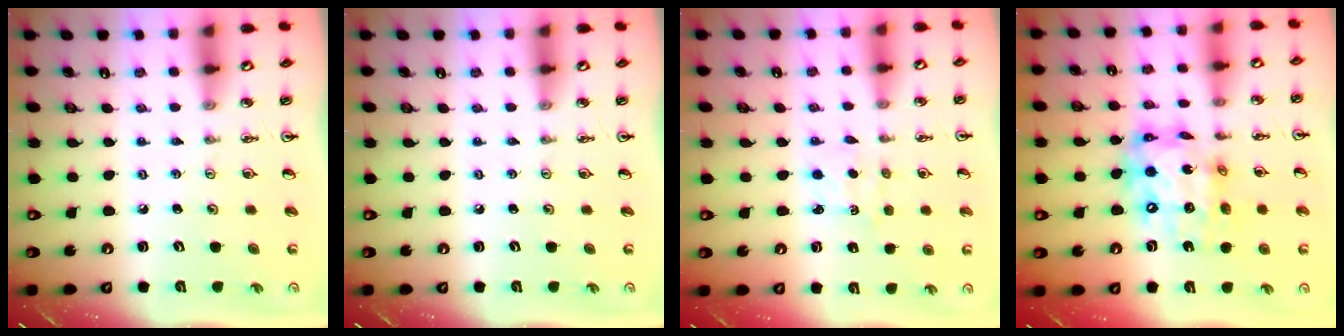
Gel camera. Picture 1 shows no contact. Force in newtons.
{"total": 0.0}
{"total": 2.5, "press": 2.5, "slide": 0.3}
{"total": 15.1, "press": 15.1, "slide": 0.9}